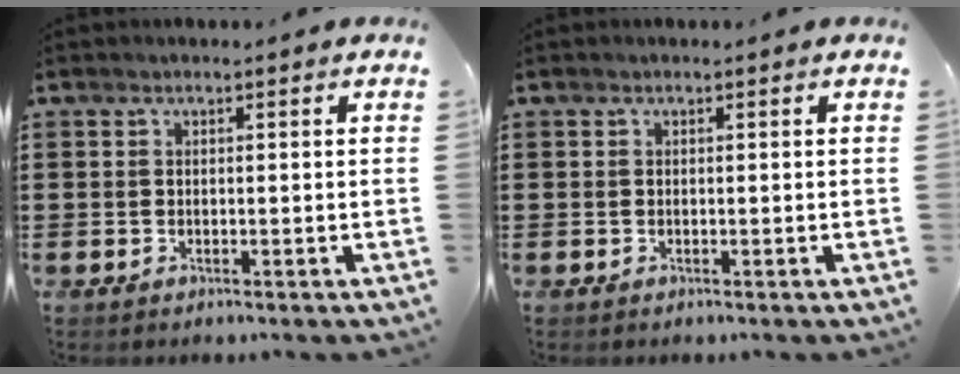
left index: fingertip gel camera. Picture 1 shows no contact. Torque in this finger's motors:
{"motor_torque": [-0.04, -0.04, 0.00, 0.00]}